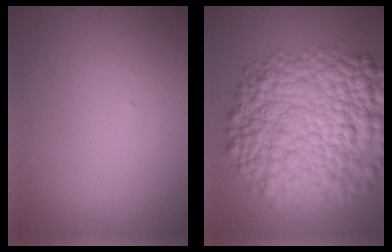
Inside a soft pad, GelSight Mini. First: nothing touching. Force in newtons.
{"total": 13.7, "press": 13.7, "slide": 0.3}